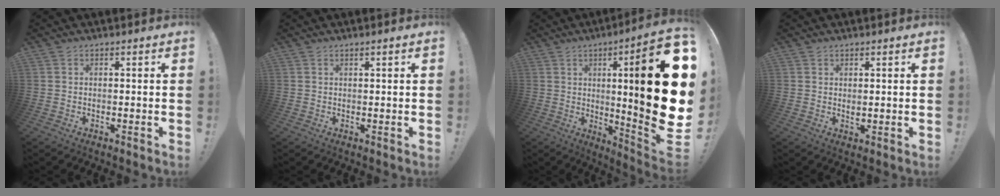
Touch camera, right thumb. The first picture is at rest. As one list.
[{"total": 0.8, "force": [0.5, -0.2, 0.6], "torque": [-0.010, -0.001, 0.007]}, {"total": 26.6, "force": [4.0, 3.9, 26.1], "torque": [-0.382, -0.035, 0.061]}, {"total": 1.4, "force": [0.9, 0.8, 0.7], "torque": [0.000, -0.005, 0.015]}]